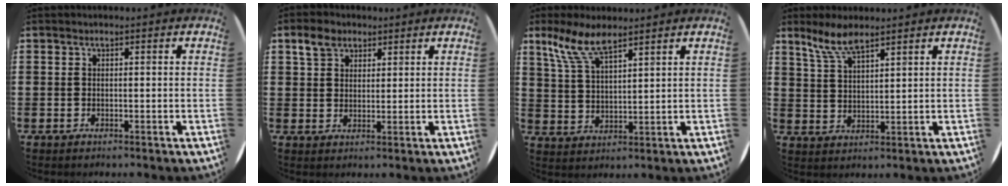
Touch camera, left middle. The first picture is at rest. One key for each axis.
{"total": 3.6, "fx": 2.6, "fy": 2.2, "fz": 1.4, "tx": -0.016, "ty": 0.002, "tz": 0.045}
{"total": 7.1, "fx": 5.4, "fy": 1.8, "fz": 4.3, "tx": -0.098, "ty": -0.009, "tz": 0.096}
{"total": 5.5, "fx": 4.3, "fy": 1.4, "fz": 3.1, "tx": -0.070, "ty": -0.005, "tz": 0.078}